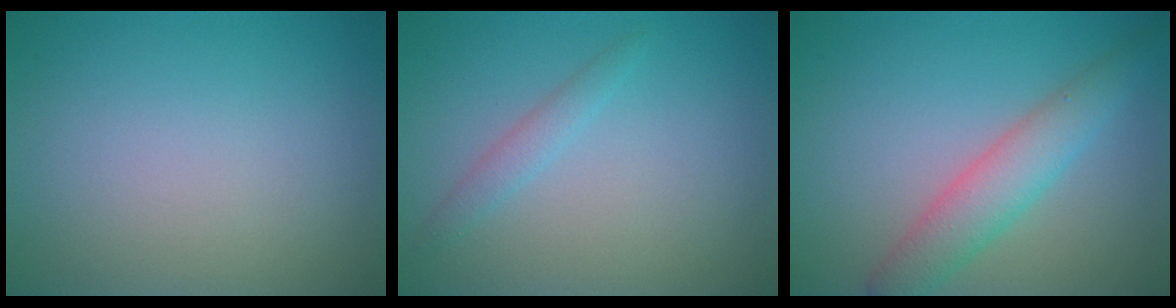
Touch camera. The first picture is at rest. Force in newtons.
{"total": 1.3, "press": 1.3, "slide": 0.0}
{"total": 3.8, "press": 3.8, "slide": 0.1}